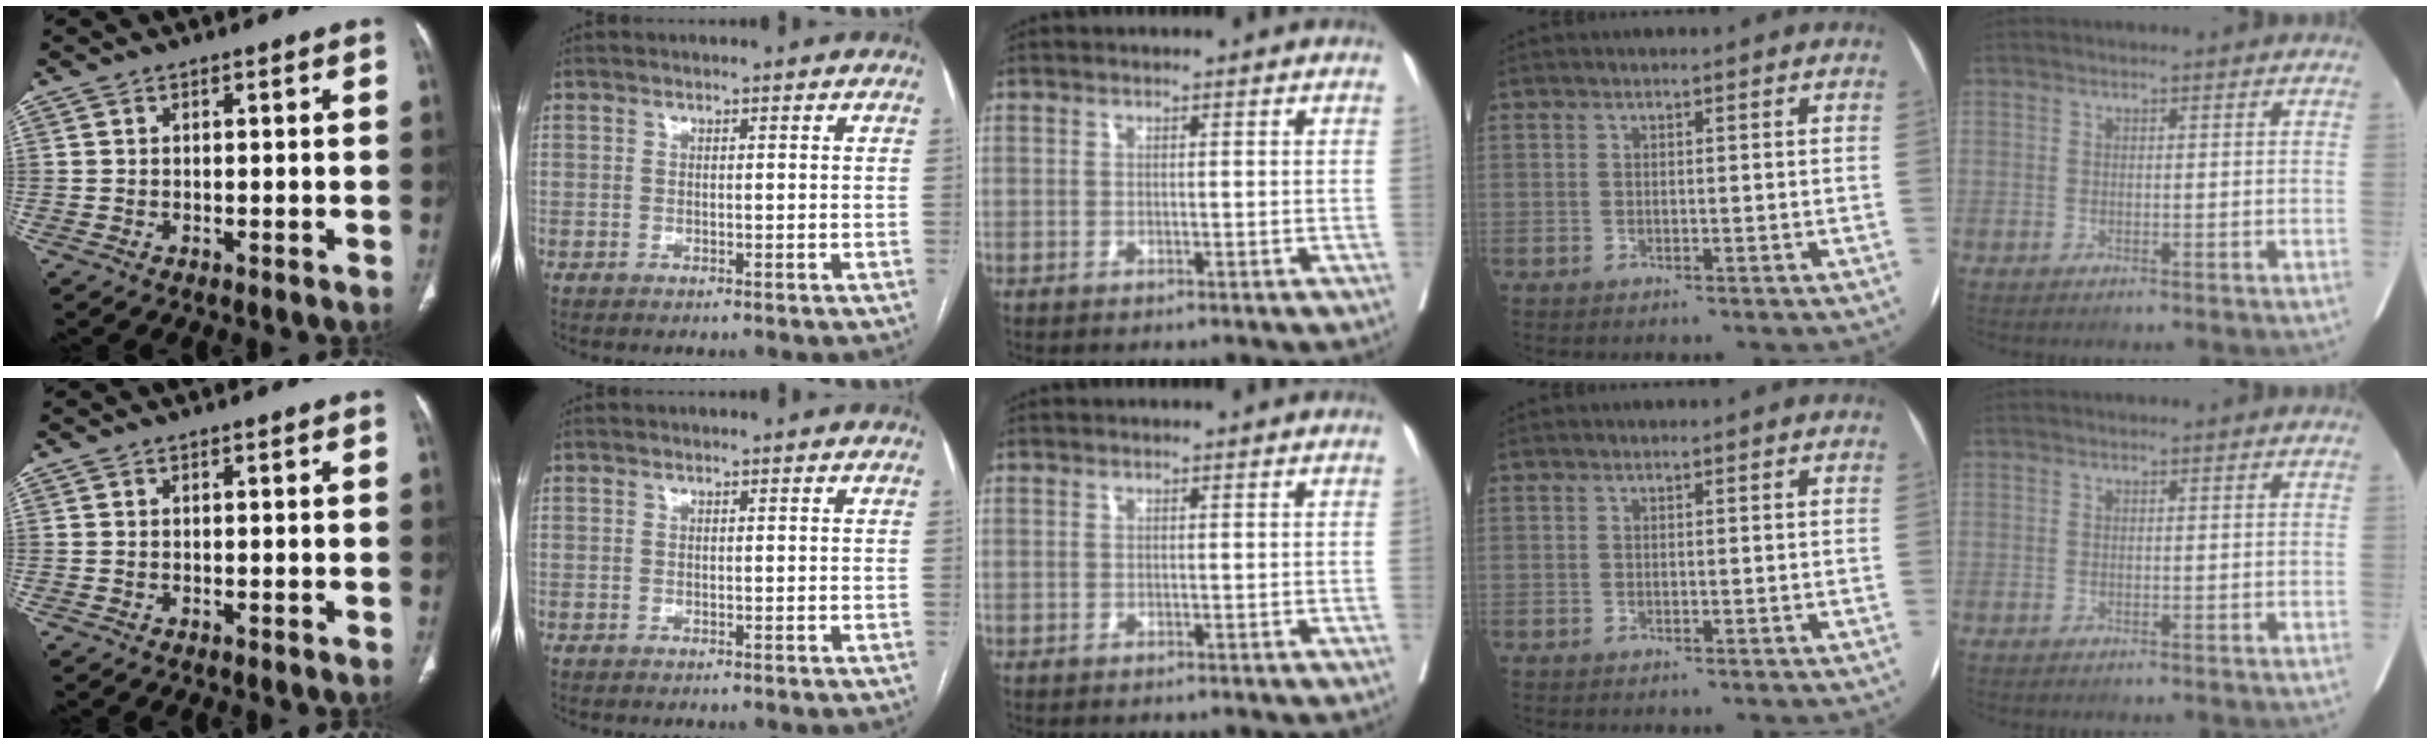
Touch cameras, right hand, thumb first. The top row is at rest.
{}